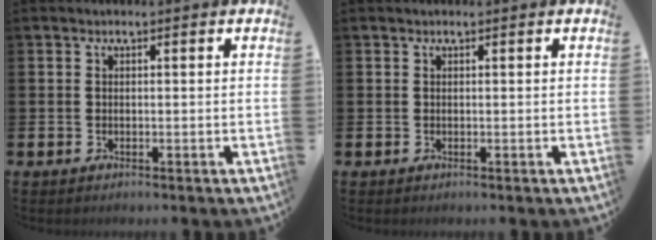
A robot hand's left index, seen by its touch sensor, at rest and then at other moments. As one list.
[{"total": 0.0}]